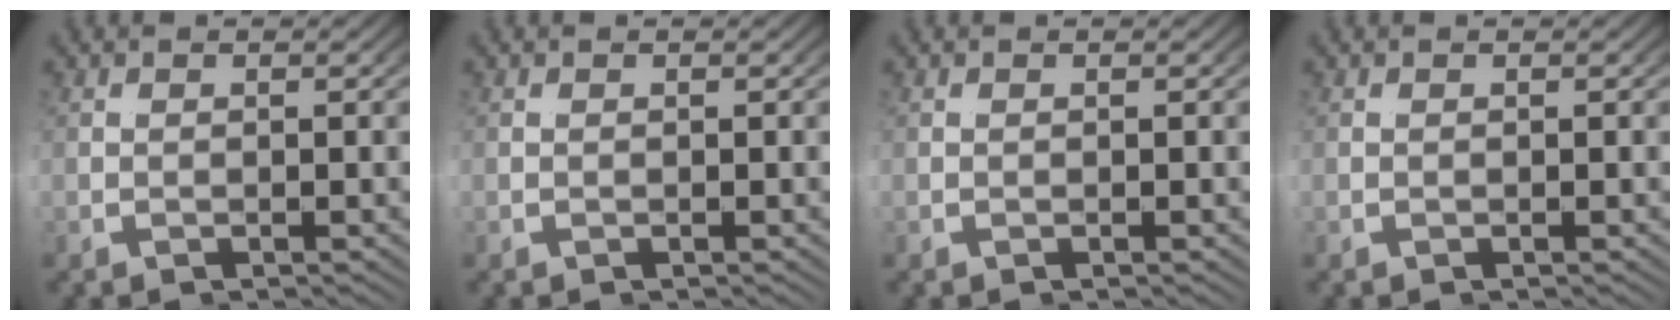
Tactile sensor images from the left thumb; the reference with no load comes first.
{"total": 0.0}
{"total": 0.0}
{"total": 0.0}